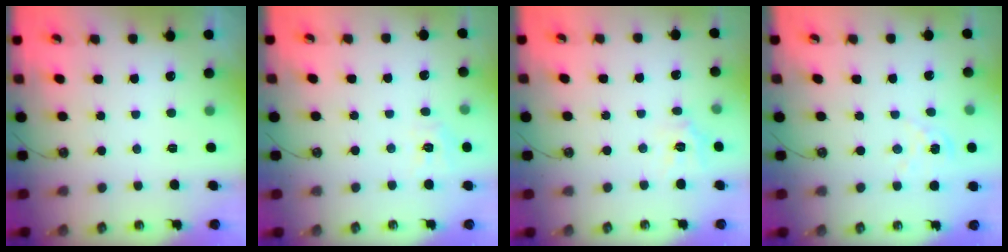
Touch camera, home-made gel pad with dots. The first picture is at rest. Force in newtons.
{"total": 8.3, "press": 8.2, "slide": 0.9}
{"total": 8.1, "press": 8.1, "slide": 0.8}
{"total": 2.1, "press": 2.1, "slide": 0.2}